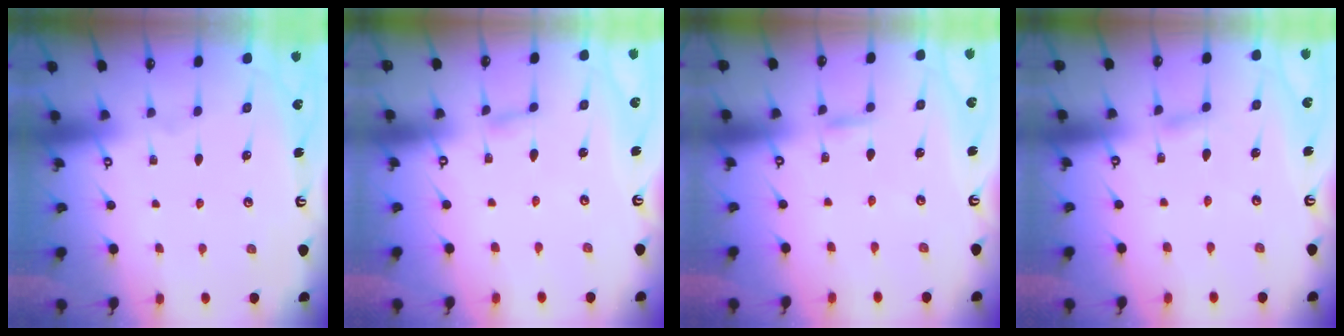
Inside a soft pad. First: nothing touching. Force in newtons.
{"total": 1.1, "press": 1.1, "slide": 0.1}
{"total": 1.8, "press": 1.8, "slide": 0.1}
{"total": 2.9, "press": 2.9, "slide": 0.3}